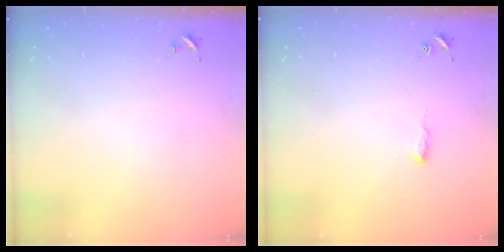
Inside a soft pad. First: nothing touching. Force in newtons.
{"total": 6.4, "press": 6.3, "slide": 0.8}